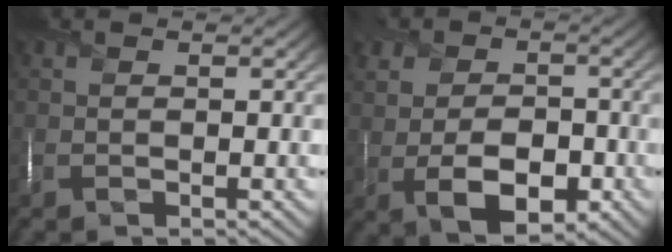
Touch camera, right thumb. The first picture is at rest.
{"total": 9.2, "force": [-1.8, 6.5, 6.2], "torque": [-0.098, -0.006, -0.041]}